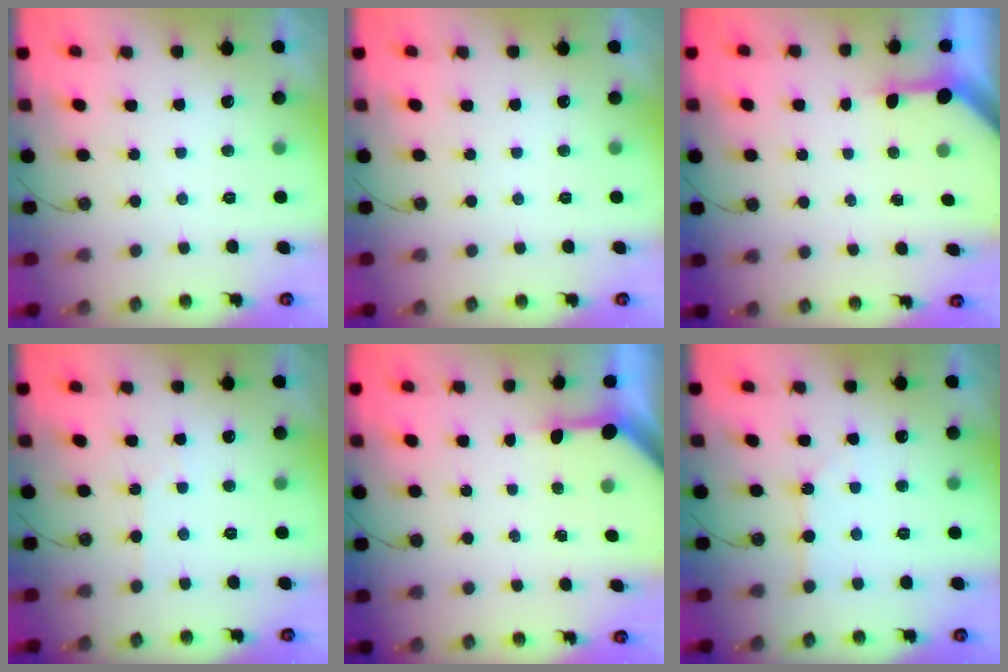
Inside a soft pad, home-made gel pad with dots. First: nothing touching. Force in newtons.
{"total": 0.0}
{"total": 3.1, "press": 3.1, "slide": 0.2}
{"total": 2.4, "press": 2.4, "slide": 0.4}
{"total": 3.4, "press": 3.3, "slide": 0.4}
{"total": 1.9, "press": 1.9, "slide": 0.4}